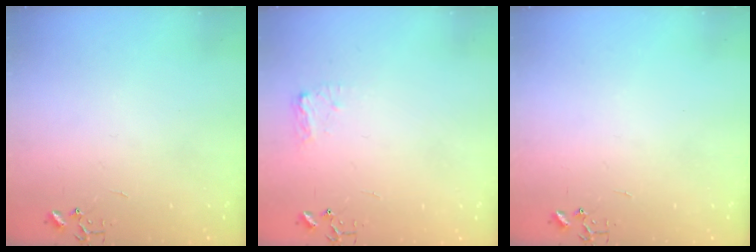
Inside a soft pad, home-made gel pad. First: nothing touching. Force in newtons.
{"total": 6.6, "press": 6.6, "slide": 0.2}
{"total": 0.0}